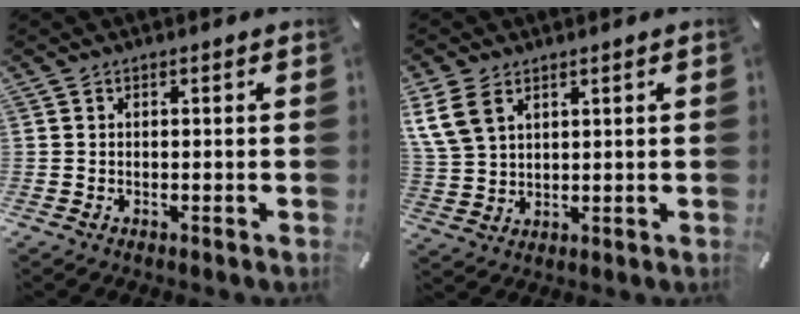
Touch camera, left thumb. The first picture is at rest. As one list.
[{"total": 7.0, "force": [3.9, 4.7, 3.4], "torque": [-0.093, -0.002, 0.075]}]